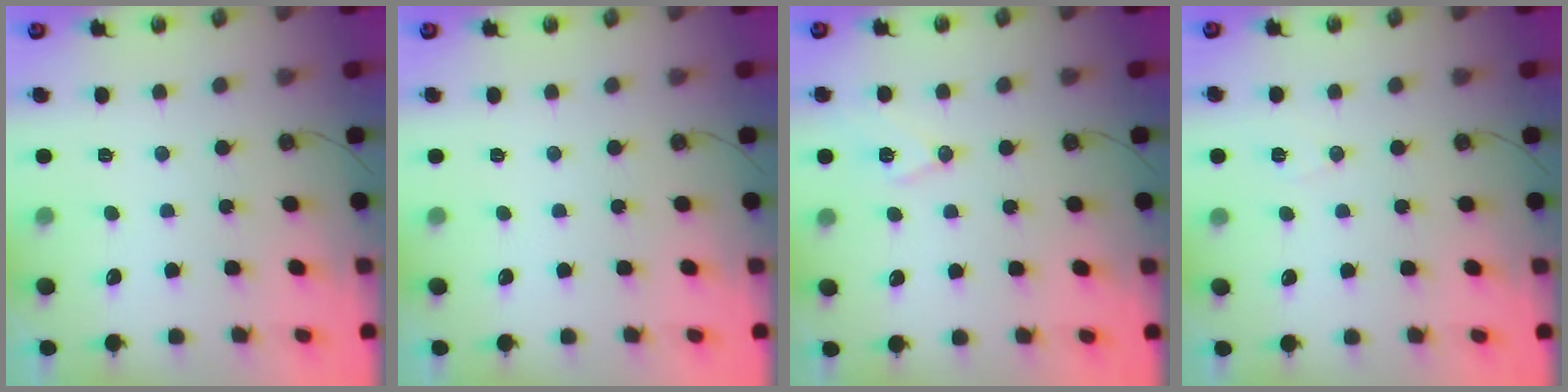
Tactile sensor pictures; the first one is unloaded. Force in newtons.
{"total": 0.0}
{"total": 9.4, "press": 8.7, "slide": 3.5}
{"total": 5.0, "press": 4.2, "slide": 2.7}